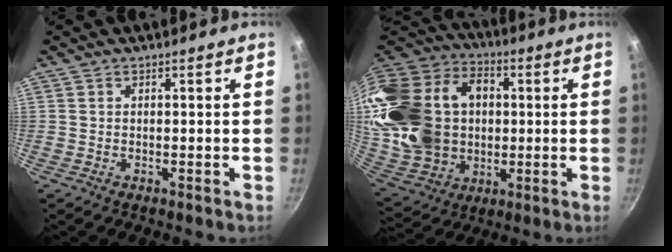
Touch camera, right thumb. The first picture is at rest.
{"total": 30.7, "force": [2.8, 23.3, 19.7], "torque": [-0.385, 0.027, 0.068]}